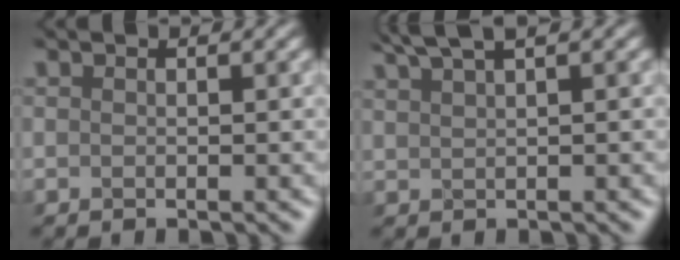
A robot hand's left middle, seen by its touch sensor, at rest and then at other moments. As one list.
[{"total": 3.1, "force": [2.6, 0.1, 1.7], "torque": [-0.041, 0.017, 0.058]}]